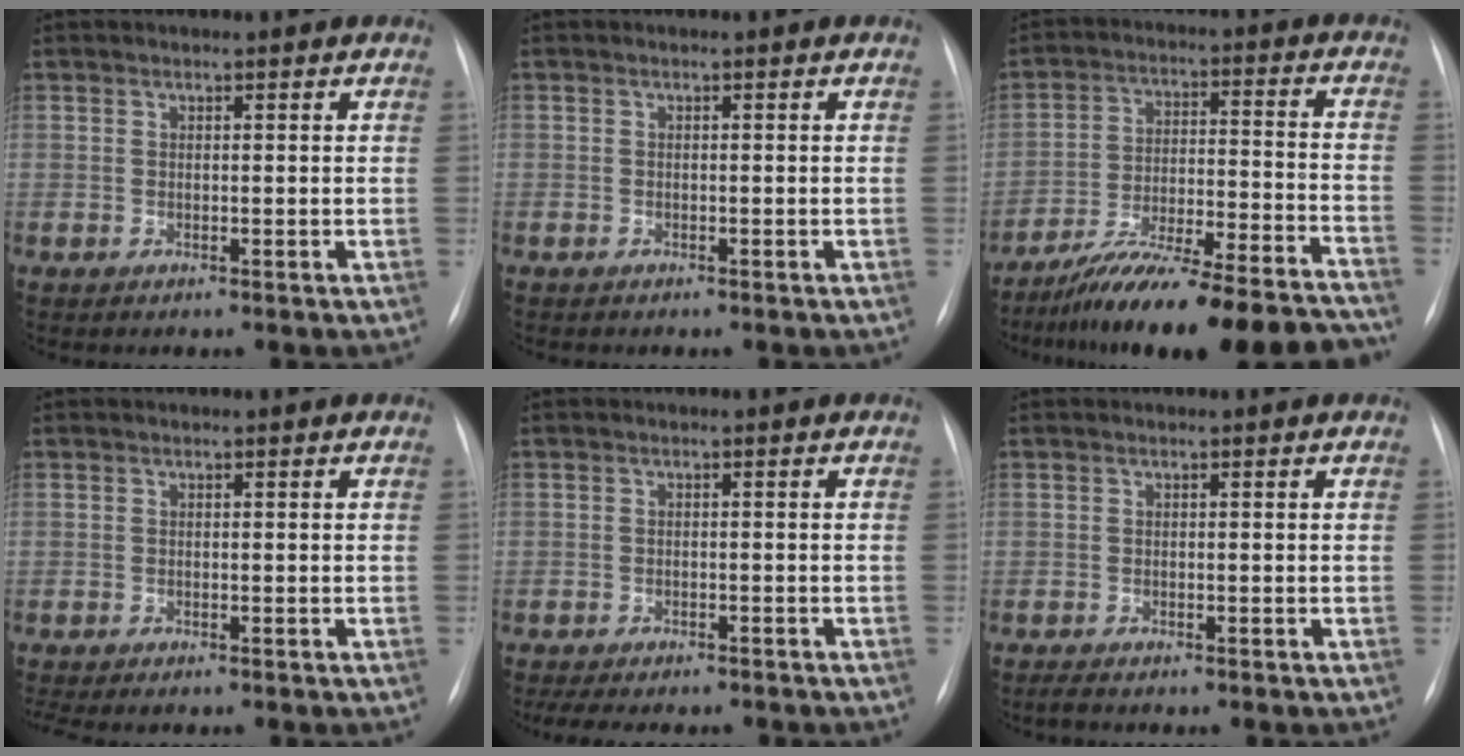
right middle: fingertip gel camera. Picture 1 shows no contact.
{"total": 0.6, "force": [-0.5, 0.3, 0.0], "torque": [-0.006, 0.003, -0.012]}
{"total": 23.8, "force": [-21.3, 1.3, 10.6], "torque": [-0.126, -0.007, -0.315]}
{"total": 2.9, "force": [-2.4, 0.6, 1.5], "torque": [-0.018, -0.007, -0.032]}
{"total": 9.5, "force": [-8.1, 3.0, 4.0], "torque": [-0.065, -0.005, -0.101]}
{"total": 1.1, "force": [-1.0, 0.1, 0.5], "torque": [-0.013, -0.004, -0.017]}